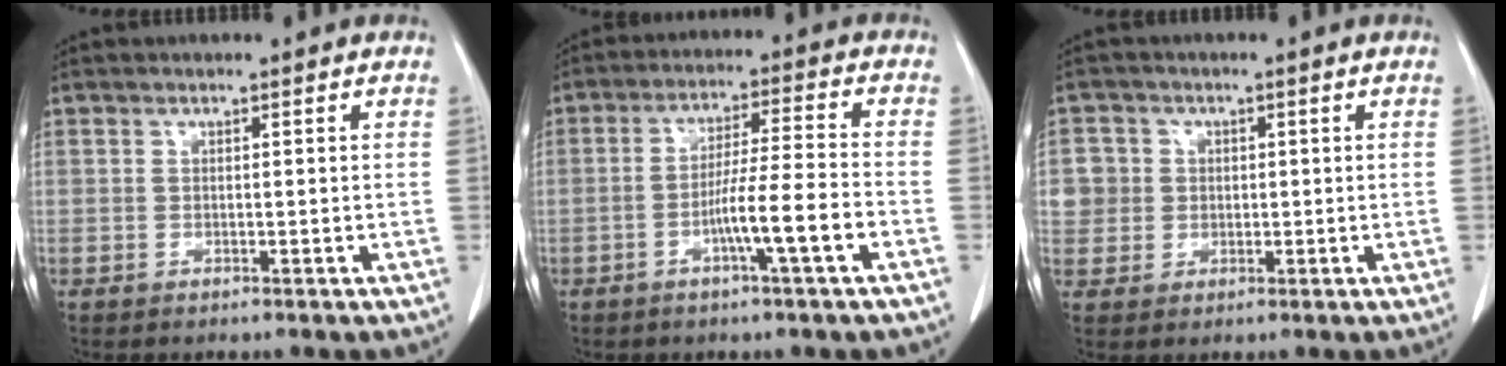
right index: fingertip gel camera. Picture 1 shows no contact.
{"total": 8.3, "force": [-3.3, -0.5, 7.6], "torque": [-0.133, 0.004, -0.058]}
{"total": 5.1, "force": [0.8, 5.0, 0.3], "torque": [0.002, 0.013, 0.018]}